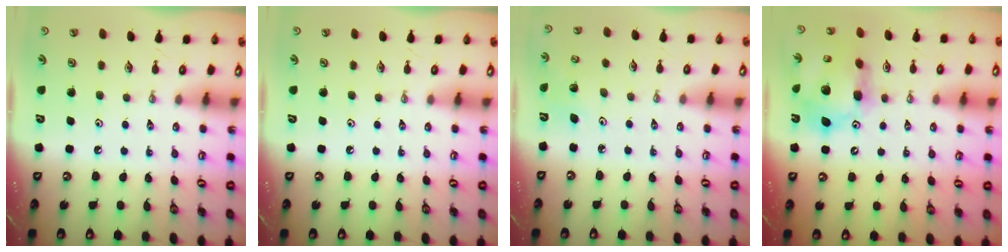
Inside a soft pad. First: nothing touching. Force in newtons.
{"total": 0.0}
{"total": 4.7, "press": 4.2, "slide": 2.0}
{"total": 15.2, "press": 15.1, "slide": 1.5}